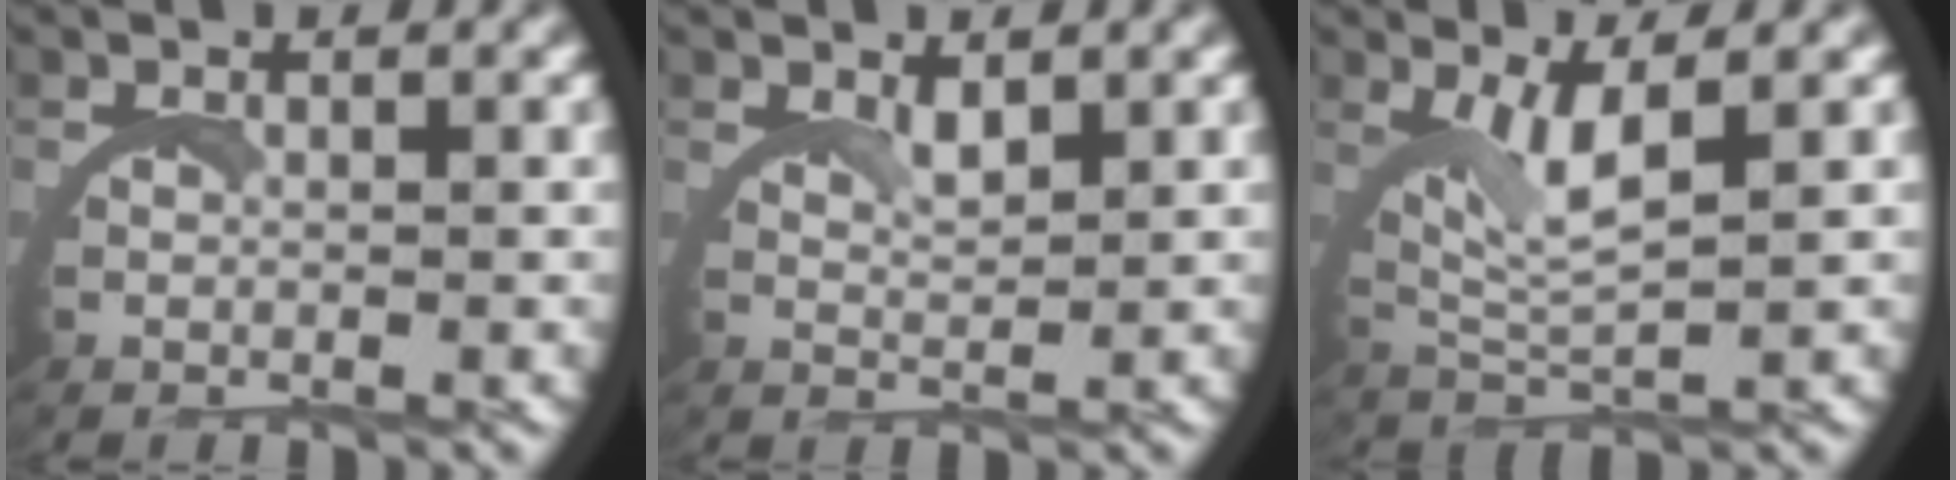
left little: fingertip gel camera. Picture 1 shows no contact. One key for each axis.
{"total": 1.9, "fx": 1.7, "fy": -0.8, "fz": 0.5, "tx": -0.010, "ty": -0.009, "tz": 0.030}
{"total": 3.9, "fx": 2.1, "fy": 0.6, "fz": 3.2, "tx": -0.073, "ty": -0.009, "tz": 0.042}